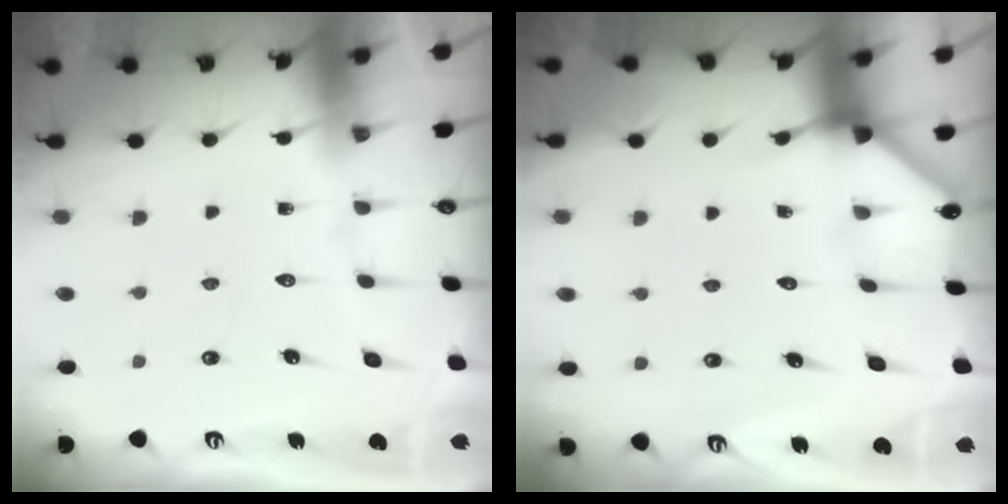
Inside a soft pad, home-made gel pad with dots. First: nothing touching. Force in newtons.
{"total": 2.4, "press": 2.4, "slide": 0.2}